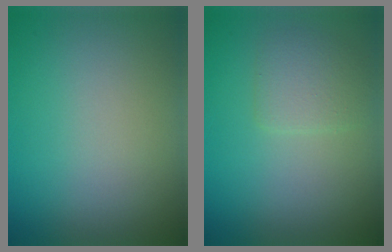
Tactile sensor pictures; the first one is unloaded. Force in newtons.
{"total": 2.2, "press": 2.2, "slide": 0.1}